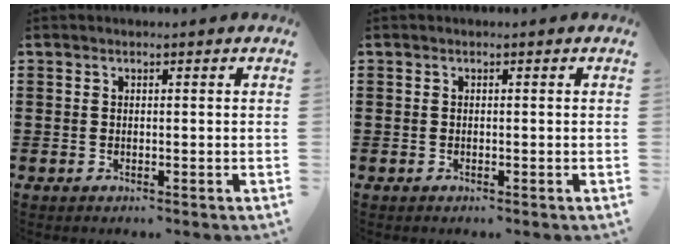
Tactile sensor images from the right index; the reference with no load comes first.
{"total": 0.0}